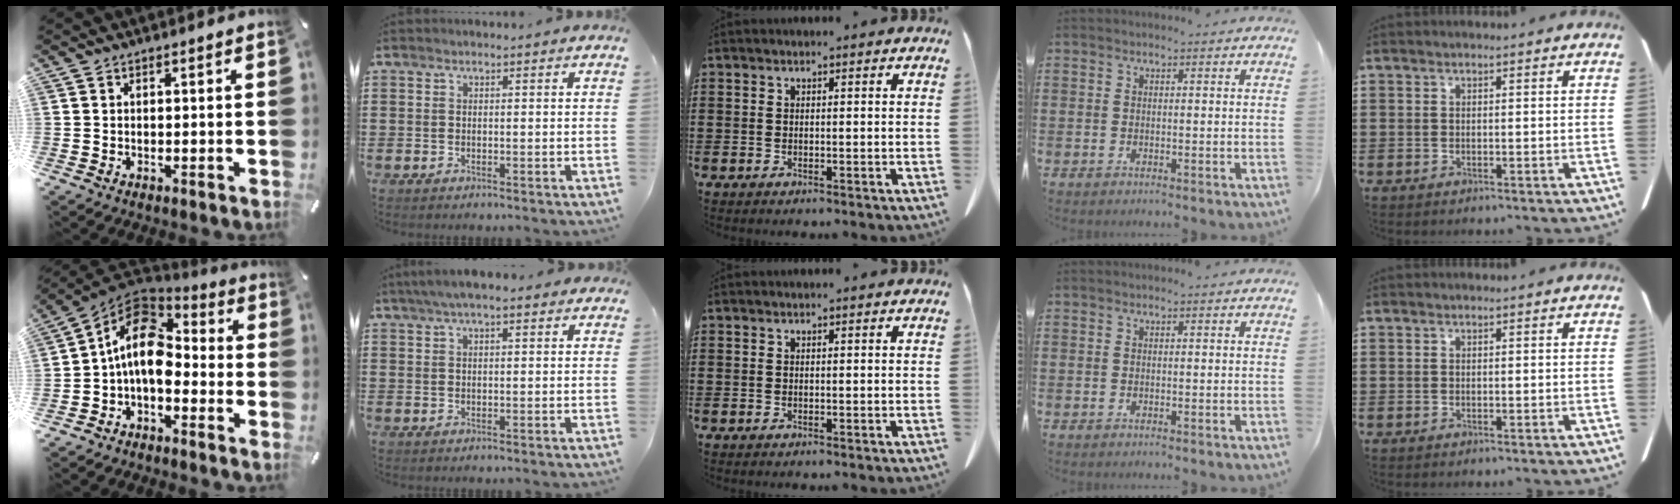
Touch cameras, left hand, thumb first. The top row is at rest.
{"thumb": {"total": 12.0, "force": [-1.8, 8.1, 8.8], "torque": [-0.168, 0.016, -0.035]}, "index": {"total": 3.7, "force": [2.4, 1.1, 2.7], "torque": [-0.056, 0.009, 0.042]}}